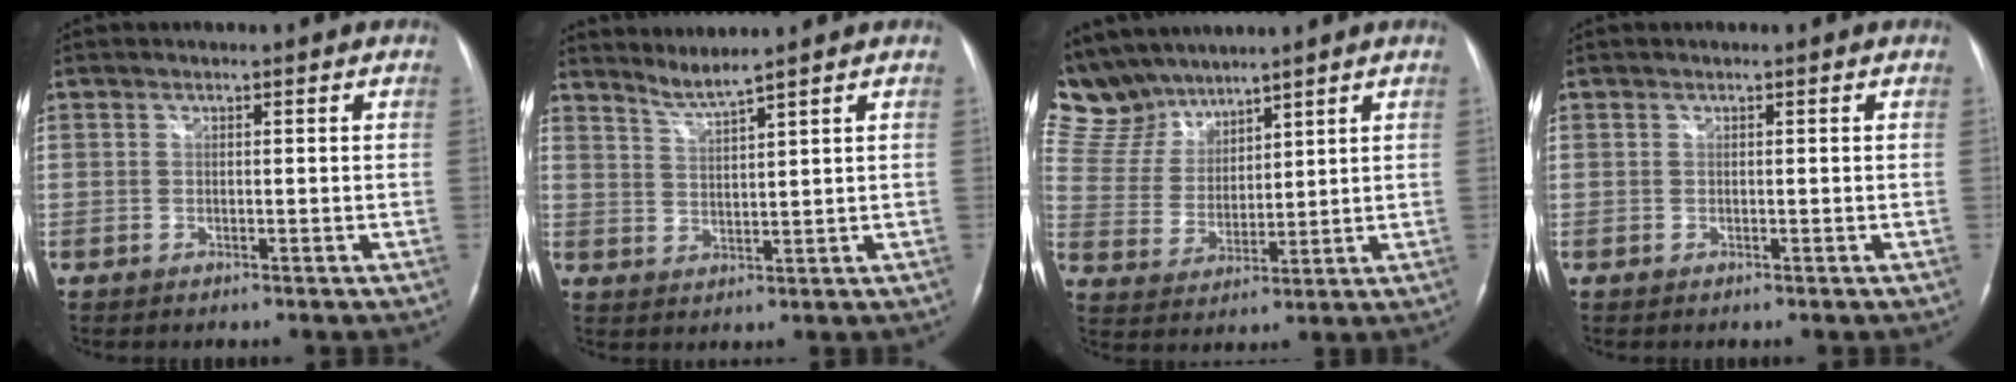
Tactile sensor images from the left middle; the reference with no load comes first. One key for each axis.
{"total": 3.5, "fx": 3.1, "fy": -1.3, "fz": 0.8, "tx": -0.024, "ty": -0.011, "tz": 0.069}
{"total": 10.6, "fx": 9.8, "fy": 3.8, "fz": 1.3, "tx": -0.046, "ty": 0.017, "tz": 0.213}
{"total": 0.0}